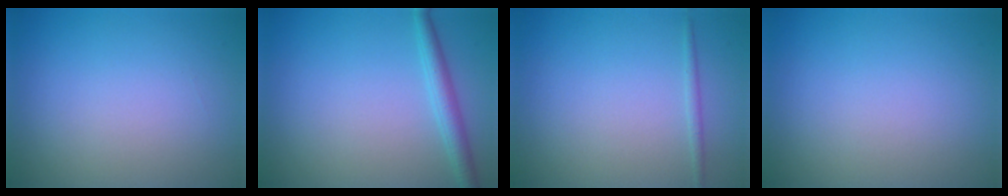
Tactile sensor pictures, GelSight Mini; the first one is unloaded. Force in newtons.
{"total": 2.3, "press": 2.3, "slide": 0.1}
{"total": 0.8, "press": 0.8, "slide": 0.0}
{"total": 0.0}